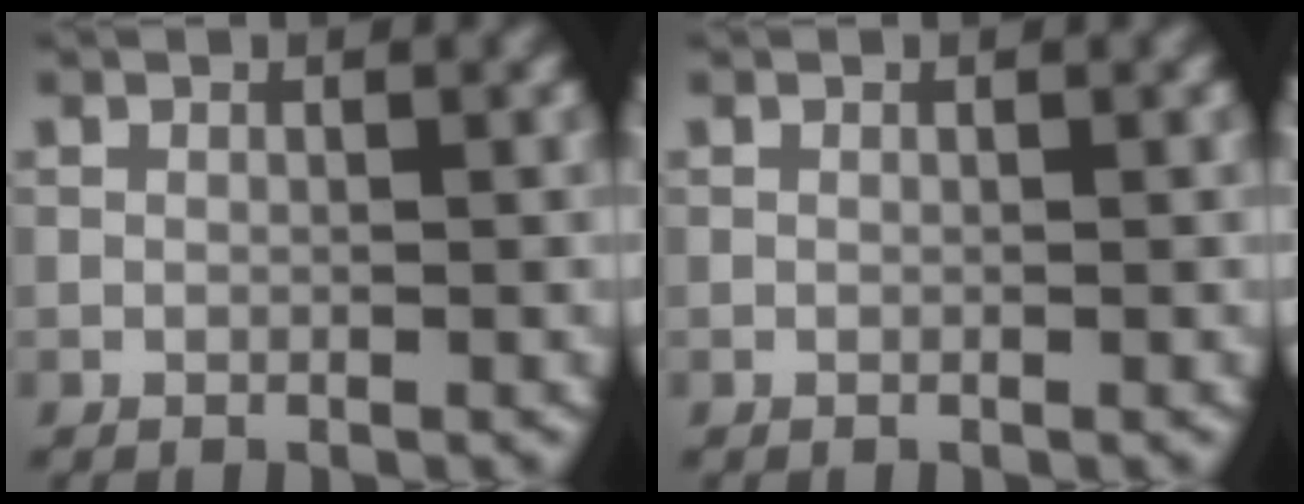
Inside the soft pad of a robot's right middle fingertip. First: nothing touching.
{"total": 0.0}